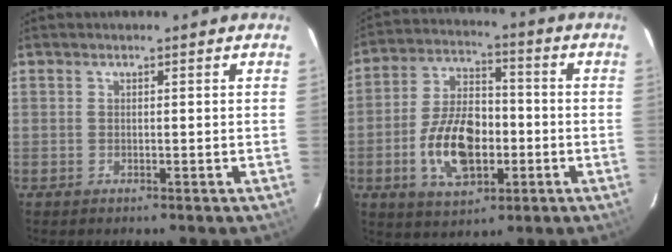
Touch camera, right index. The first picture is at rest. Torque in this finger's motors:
{"motor_torque": [0.27, -0.18, 0.24, 0.04]}